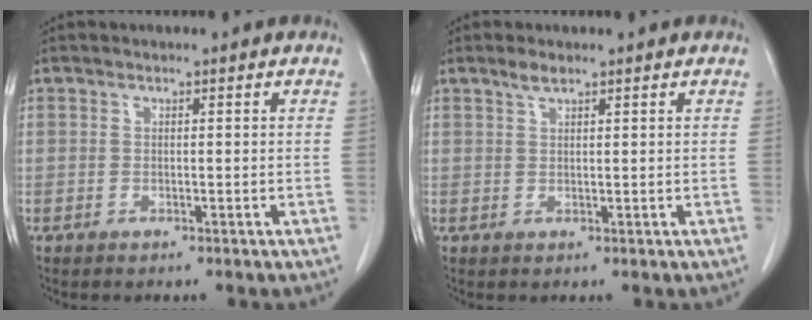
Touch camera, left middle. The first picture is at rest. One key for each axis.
{"total": 1.6, "fx": 1.2, "fy": 0.3, "fz": 0.9, "tx": -0.022, "ty": 0.001, "tz": 0.026}